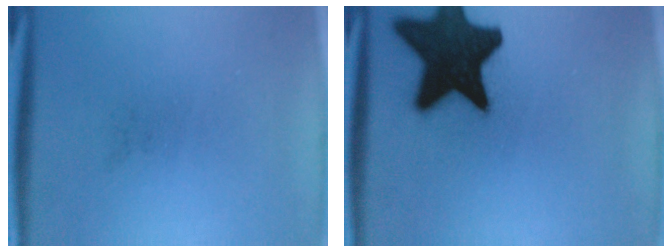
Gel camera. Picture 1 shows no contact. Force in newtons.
{"total": 18.5}